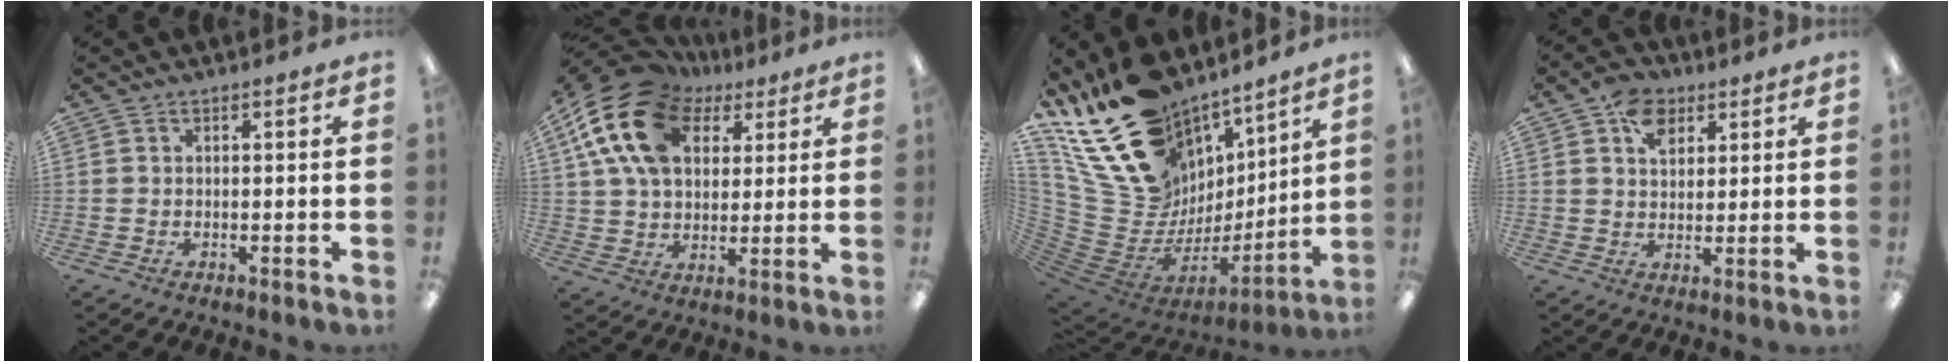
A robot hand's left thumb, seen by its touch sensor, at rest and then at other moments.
{"total": 21.2, "force": [9.3, 13.9, 13.0], "torque": [-0.267, -0.024, 0.164]}
{"total": 24.6, "force": [15.2, 15.1, 12.1], "torque": [-0.224, -0.130, 0.320]}
{"total": 7.7, "force": [4.0, 5.4, 3.7], "torque": [-0.055, -0.005, 0.072]}